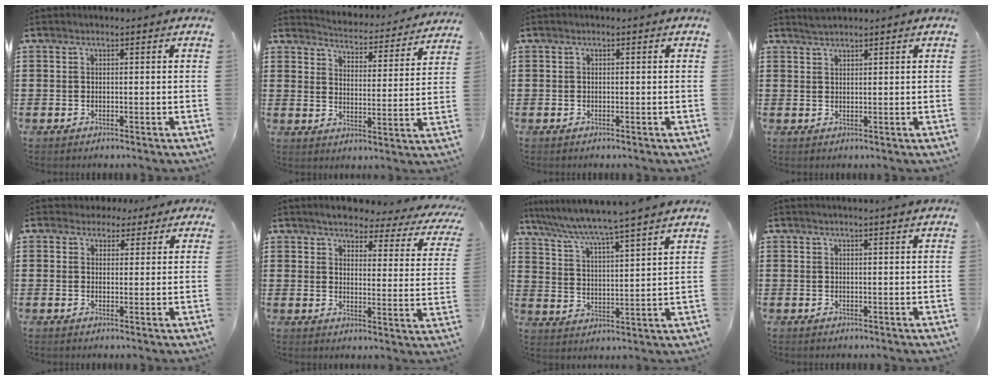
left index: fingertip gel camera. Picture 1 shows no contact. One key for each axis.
{"total": 3.9, "fx": 3.9, "fy": -0.1, "fz": 0.0, "tx": -0.017, "ty": -0.043, "tz": 0.059}
{"total": 0.0}
{"total": 1.7, "fx": 1.6, "fy": 0.0, "fz": 0.3, "tx": -0.008, "ty": 0.000, "tz": 0.032}
{"total": 3.1, "fx": 2.4, "fy": 1.9, "fz": 0.4, "tx": -0.012, "ty": 0.004, "tz": 0.044}
{"total": 3.5, "fx": 3.0, "fy": 0.6, "fz": 1.7, "tx": -0.044, "ty": -0.026, "tz": 0.041}
{"total": 5.3, "fx": 4.8, "fy": -1.2, "fz": 2.1, "tx": -0.064, "ty": -0.041, "tz": 0.072}
{"total": 1.5, "fx": 1.4, "fy": -0.3, "fz": 0.5, "tx": -0.010, "ty": -0.002, "tz": 0.027}